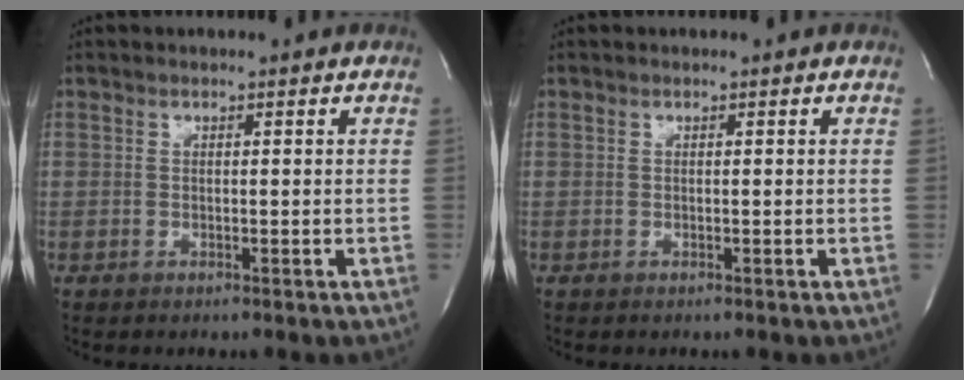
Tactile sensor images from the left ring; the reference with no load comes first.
{"total": 0.0}